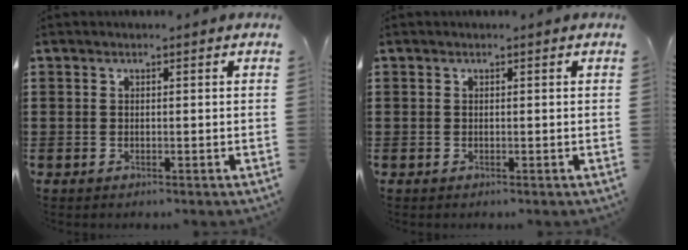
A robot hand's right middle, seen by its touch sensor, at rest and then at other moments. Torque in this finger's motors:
{"motor_torque": [-2.14, 0.00, -0.03, 0.00]}